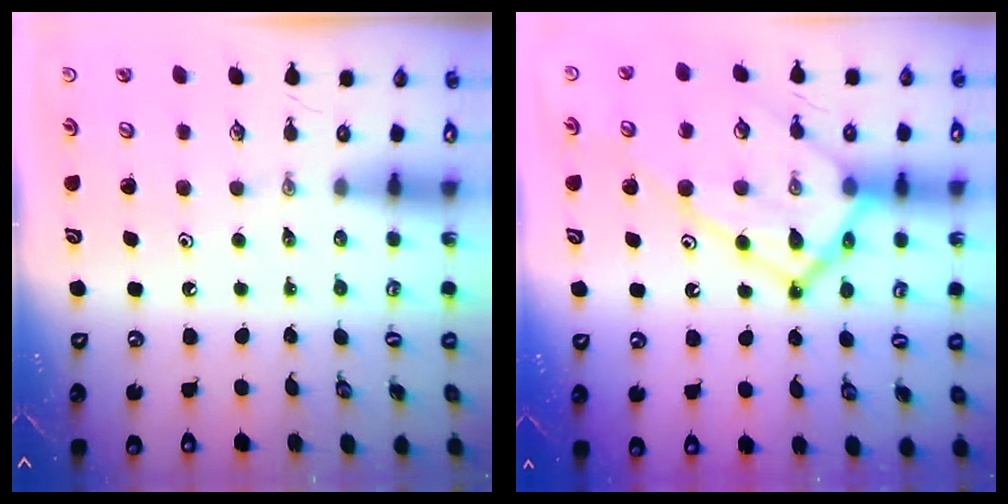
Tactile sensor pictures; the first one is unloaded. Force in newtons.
{"total": 18.8, "press": 18.7, "slide": 2.1}